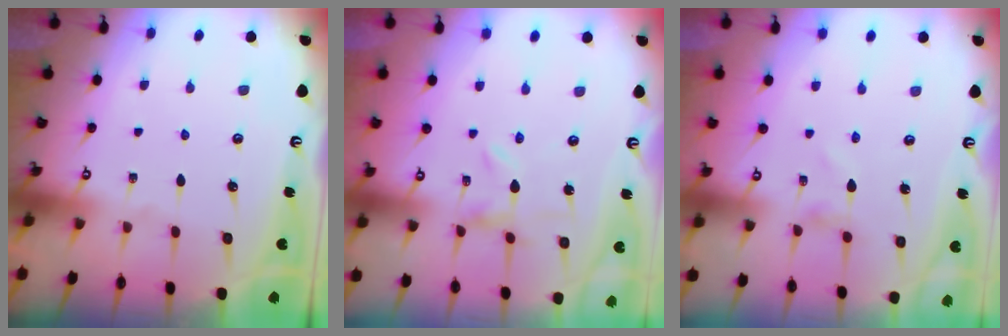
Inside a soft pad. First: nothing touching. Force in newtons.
{"total": 0.0}
{"total": 1.1, "press": 1.1, "slide": 0.0}